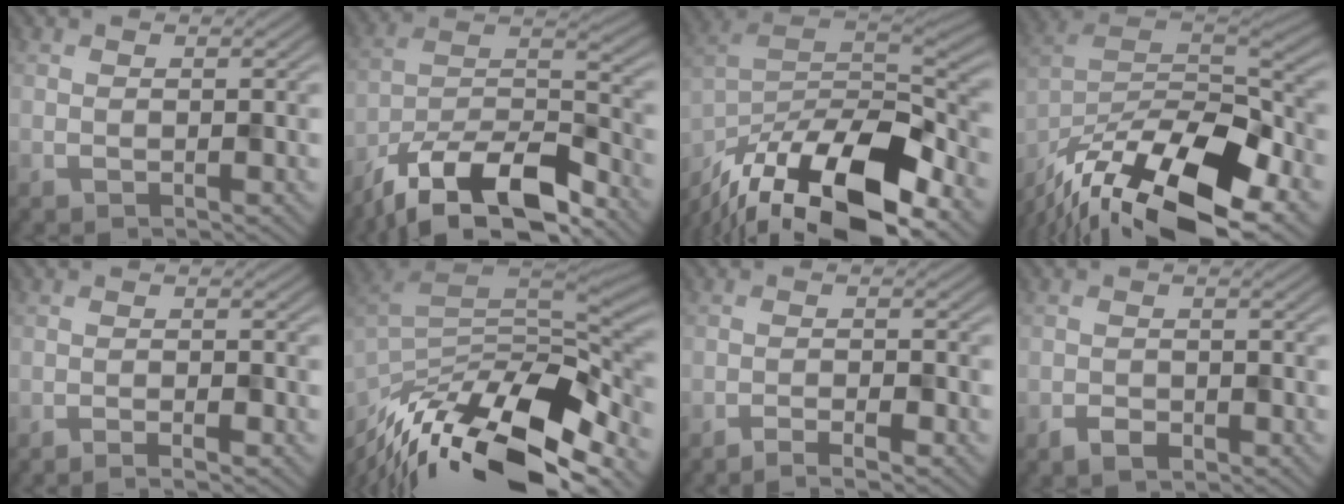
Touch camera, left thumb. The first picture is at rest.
{"total": 14.4, "force": [-10.7, 4.6, 8.4], "torque": [-0.164, -0.008, -0.201]}
{"total": 18.2, "force": [-11.9, 7.7, 11.4], "torque": [-0.244, -0.026, -0.207]}
{"total": 19.0, "force": [-13.4, 6.8, 11.5], "torque": [-0.236, -0.029, -0.214]}
{"total": 1.5, "force": [-1.0, 0.1, 1.1], "torque": [-0.022, 0.006, -0.023]}
{"total": 16.8, "force": [-10.5, 6.6, 11.4], "torque": [-0.247, -0.020, -0.184]}
{"total": 2.4, "force": [-1.8, 0.2, 1.6], "torque": [-0.031, 0.006, -0.040]}
{"total": 1.8, "force": [-1.2, 1.0, 0.9], "torque": [-0.017, 0.000, -0.025]}